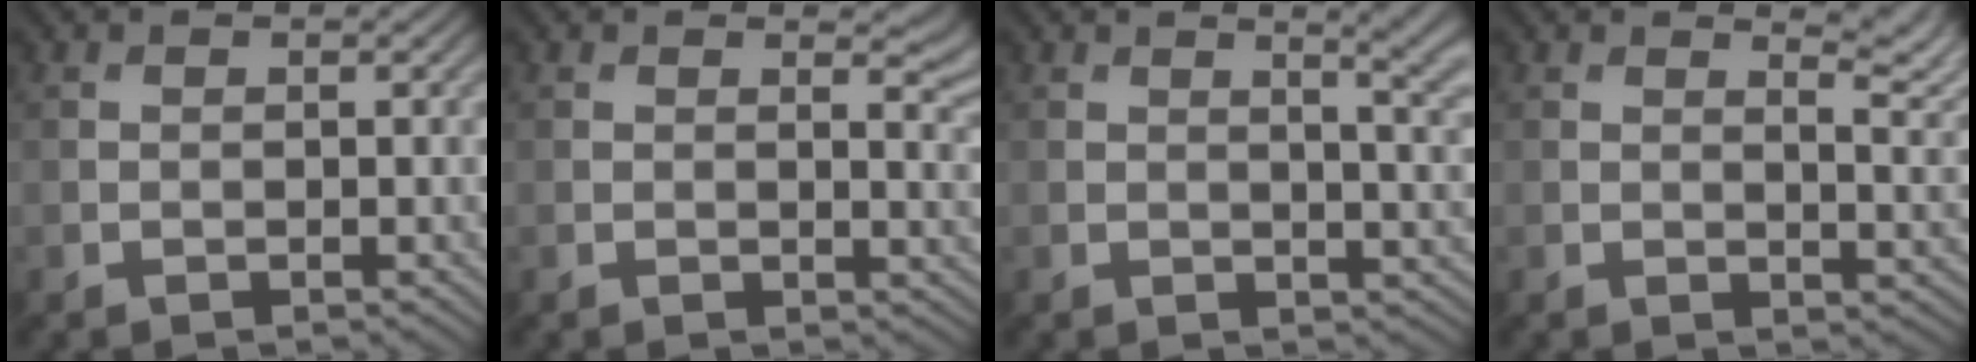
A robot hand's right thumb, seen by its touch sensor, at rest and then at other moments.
{"total": 3.0, "force": [1.4, 0.9, 2.5], "torque": [-0.034, -0.004, 0.021]}
{"total": 6.0, "force": [2.5, 1.9, 5.1], "torque": [-0.056, 0.021, 0.025]}
{"total": 4.9, "force": [3.1, 1.3, 3.5], "torque": [-0.047, 0.004, 0.052]}